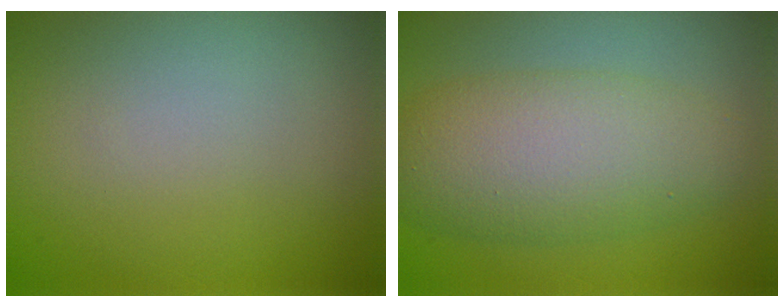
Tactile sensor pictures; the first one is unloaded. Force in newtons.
{"total": 7.2, "press": 7.2, "slide": 0.1}